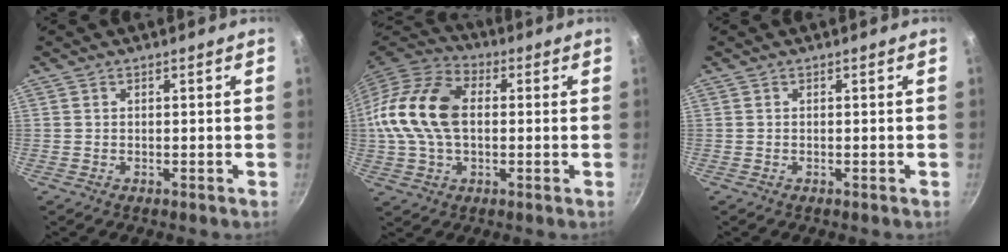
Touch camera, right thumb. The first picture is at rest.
{"total": 17.7, "force": [0.9, 11.5, 13.5], "torque": [-0.254, 0.031, 0.003]}
{"total": 0.0}